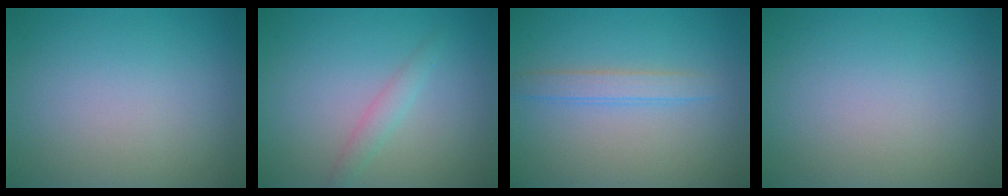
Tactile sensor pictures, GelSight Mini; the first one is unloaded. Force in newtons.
{"total": 1.4, "press": 1.4, "slide": 0.1}
{"total": 1.9, "press": 1.9, "slide": 0.2}
{"total": 0.0}